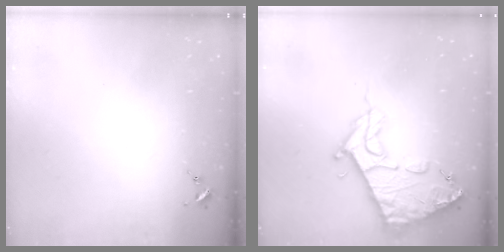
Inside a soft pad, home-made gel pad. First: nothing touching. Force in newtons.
{"total": 16.7, "press": 16.6, "slide": 1.9}